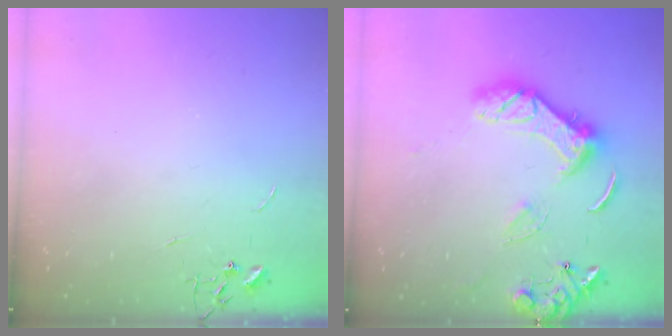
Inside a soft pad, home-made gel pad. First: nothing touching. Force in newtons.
{"total": 14.5, "press": 14.4, "slide": 1.5}